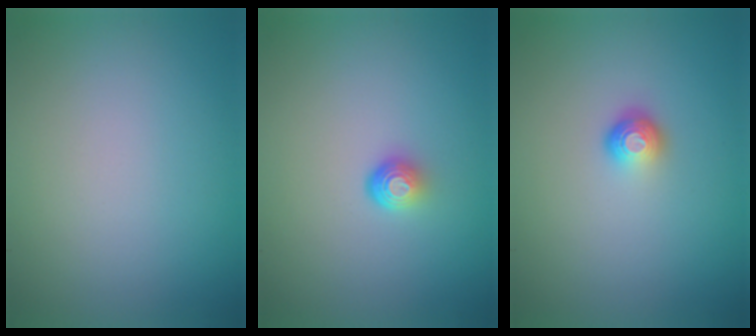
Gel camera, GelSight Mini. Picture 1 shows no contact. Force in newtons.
{"total": 1.7, "press": 1.1, "slide": 1.3}
{"total": 1.6, "press": 1.1, "slide": 1.2}